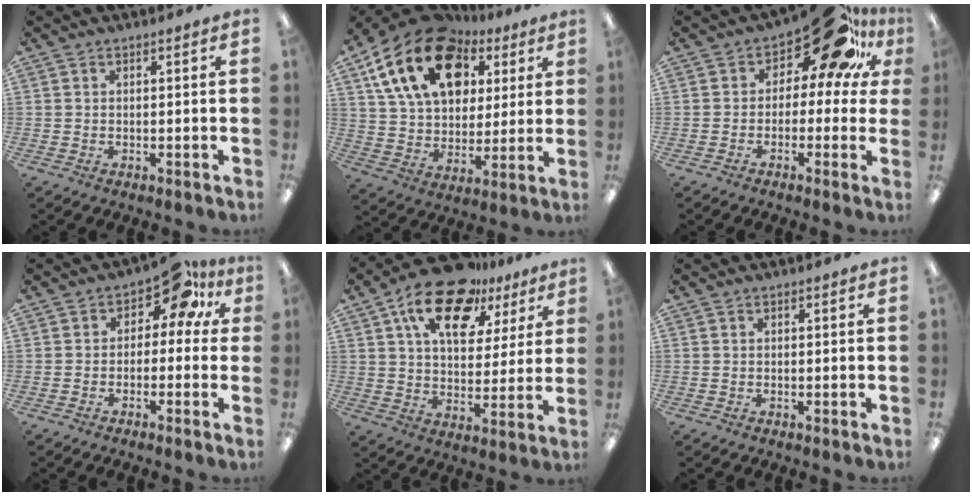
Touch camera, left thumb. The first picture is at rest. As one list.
[{"total": 21.8, "force": [10.7, 14.4, 12.5], "torque": [-0.229, -0.040, 0.193]}, {"total": 15.2, "force": [9.2, 7.2, 9.6], "torque": [-0.148, -0.063, 0.155]}, {"total": 8.2, "force": [4.0, 4.5, 5.5], "torque": [-0.077, -0.025, 0.066]}, {"total": 17.8, "force": [11.1, 9.1, 10.5], "torque": [-0.181, -0.047, 0.194]}, {"total": 0.0}]